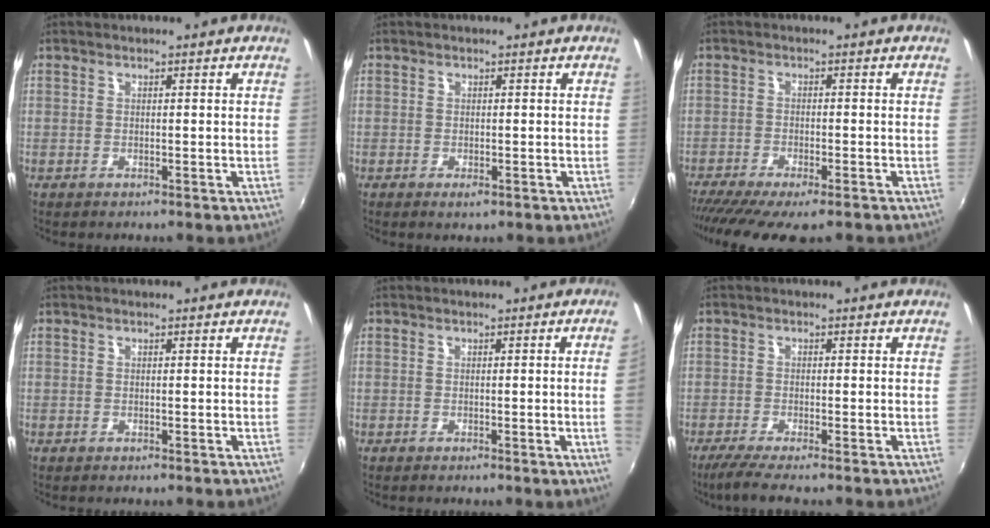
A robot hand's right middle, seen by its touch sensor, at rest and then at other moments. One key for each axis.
{"total": 1.2, "fx": -0.6, "fy": 0.5, "fz": 0.9, "tx": -0.018, "ty": -0.004, "tz": -0.008}
{"total": 11.2, "fx": -8.8, "fy": 2.2, "fz": 6.5, "tx": -0.143, "ty": -0.045, "tz": -0.144}
{"total": 0.0}
{"total": 3.2, "fx": 0.1, "fy": -1.9, "fz": 2.6, "tx": -0.036, "ty": -0.013, "tz": 0.005}
{"total": 3.9, "fx": -3.0, "fy": -0.6, "fz": 2.4, "tx": -0.058, "ty": -0.016, "tz": -0.060}